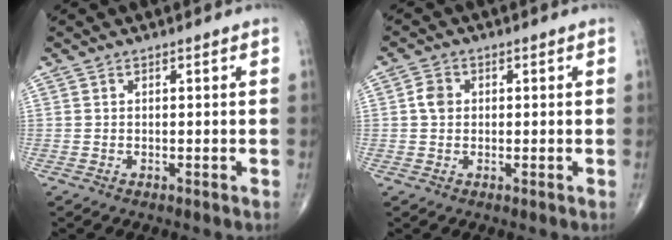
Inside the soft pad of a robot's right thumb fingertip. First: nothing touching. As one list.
[{"total": 2.9, "force": [0.3, 2.4, 1.6], "torque": [-0.022, 0.003, 0.002]}]